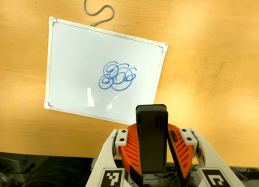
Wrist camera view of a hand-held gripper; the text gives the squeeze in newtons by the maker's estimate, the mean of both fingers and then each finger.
{"total": 6.7, "left": 6.7, "right": 6.7}